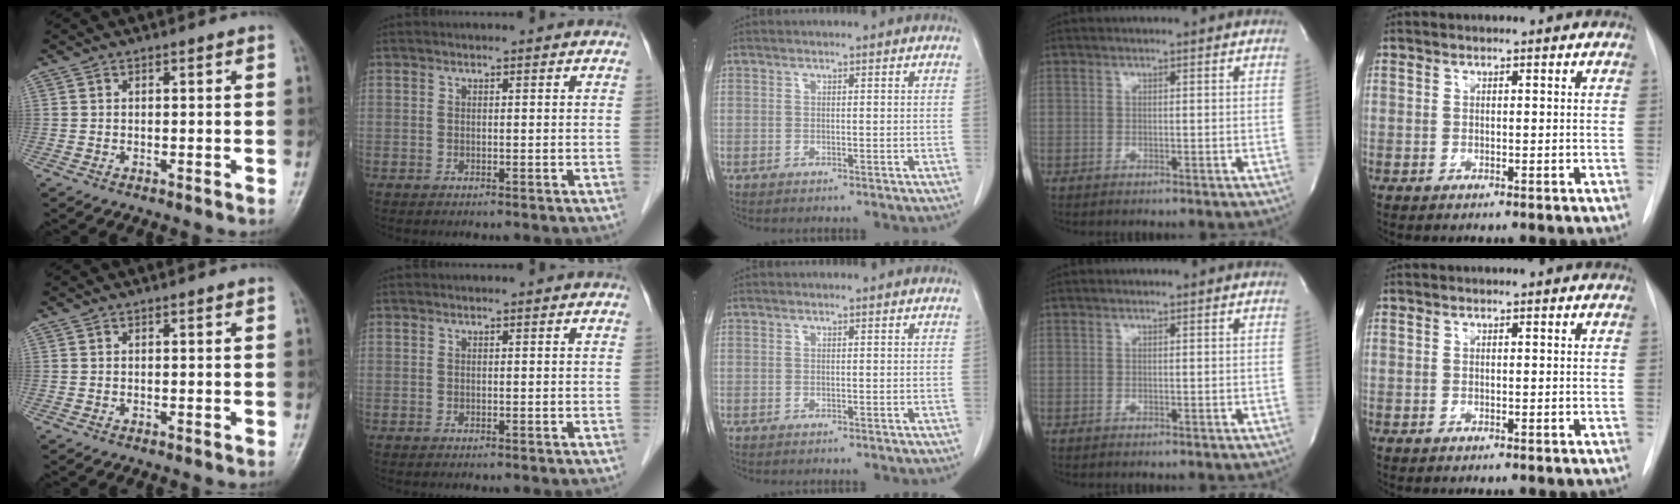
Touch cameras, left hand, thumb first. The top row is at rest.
{}